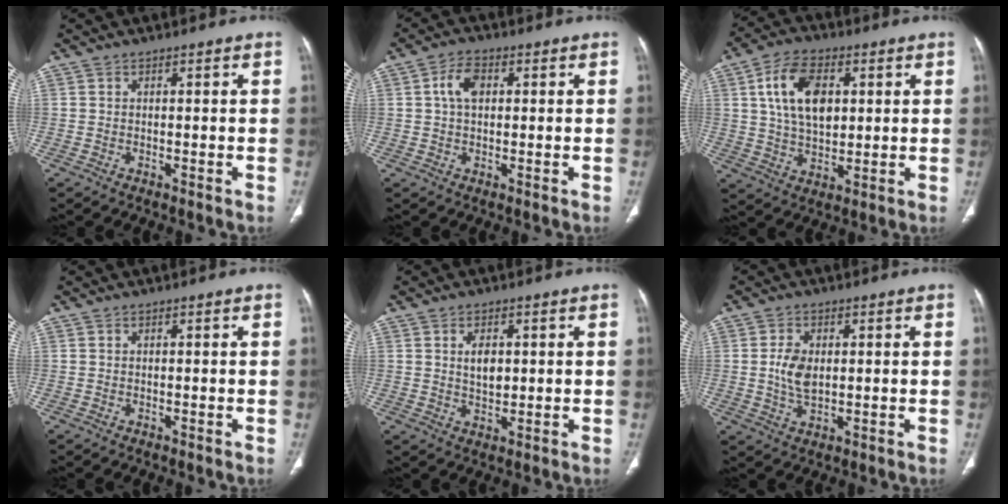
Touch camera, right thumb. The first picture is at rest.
{"total": 4.9, "force": [1.1, 3.1, 3.7], "torque": [-0.067, 0.010, 0.017]}
{"total": 12.6, "force": [3.3, 7.7, 9.5], "torque": [-0.153, -0.004, 0.058]}
{"total": 0.0}
{"total": 4.2, "force": [0.9, 2.4, 3.2], "torque": [-0.045, -0.007, 0.018]}
{"total": 5.4, "force": [0.5, 3.3, 4.3], "torque": [-0.080, -0.005, 0.011]}